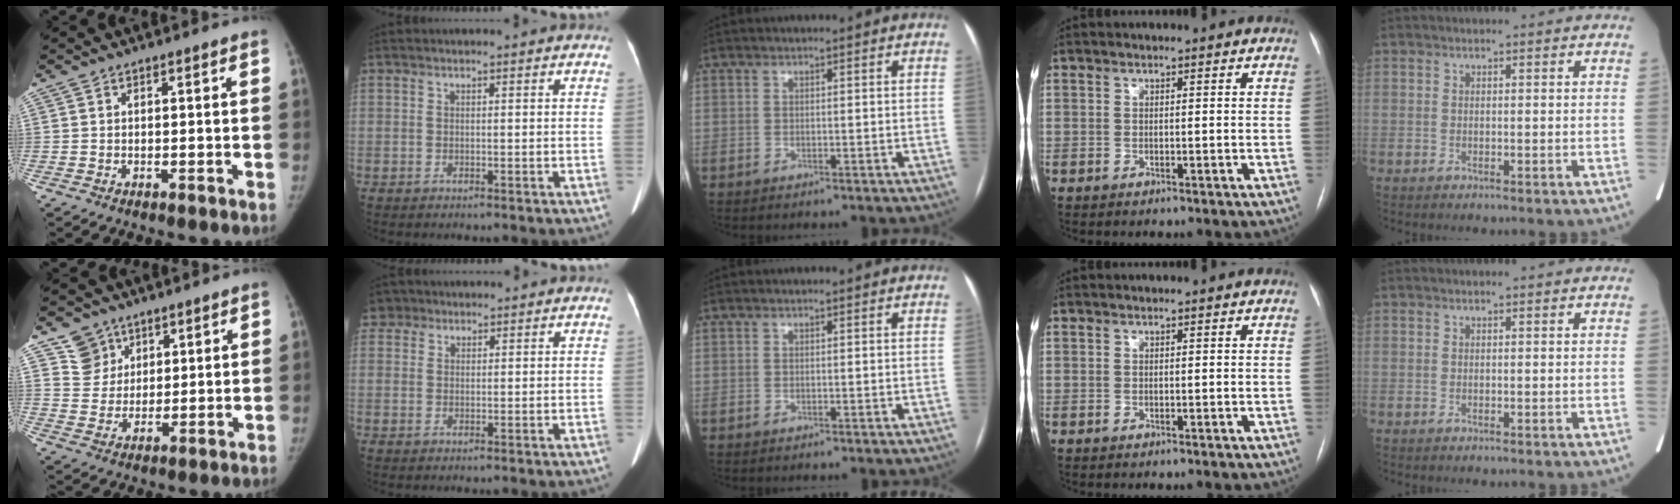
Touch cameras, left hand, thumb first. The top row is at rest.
{"thumb": {"total": 6.1, "force": [3.8, 4.7, -0.1], "torque": [0.035, -0.035, 0.077]}, "index": {"total": 3.0, "force": [1.7, 2.5, 0.1], "torque": [0.000, 0.019, 0.028]}}